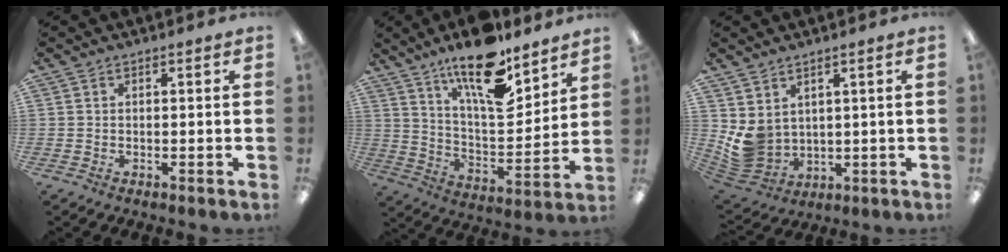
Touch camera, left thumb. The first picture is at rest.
{"total": 17.9, "force": [12.6, 6.2, 11.1], "torque": [-0.187, -0.077, 0.212]}
{"total": 6.4, "force": [2.5, 5.1, 2.9], "torque": [-0.079, -0.027, 0.053]}